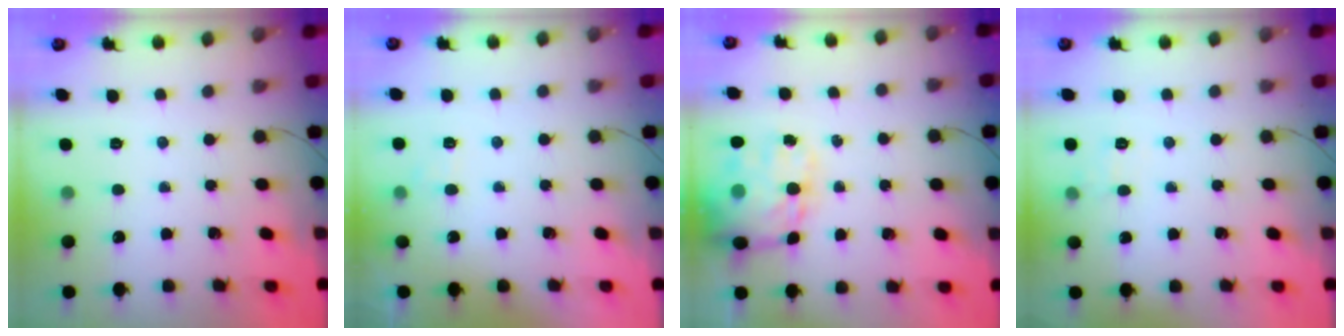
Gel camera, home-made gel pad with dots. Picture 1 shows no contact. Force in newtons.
{"total": 5.7, "press": 5.6, "slide": 1.2}
{"total": 17.3, "press": 16.9, "slide": 3.7}
{"total": 6.9, "press": 6.7, "slide": 1.6}